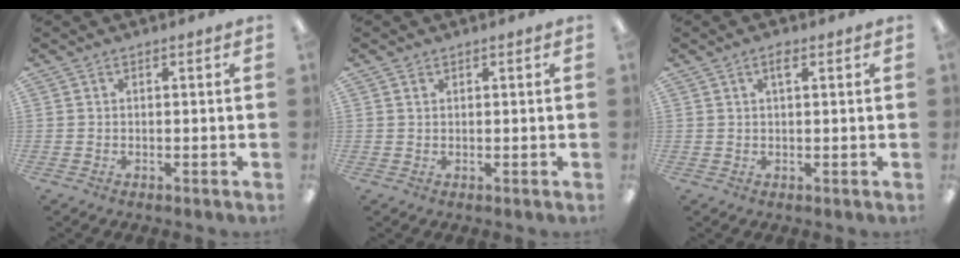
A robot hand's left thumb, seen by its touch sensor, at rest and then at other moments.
{"total": 0.9, "force": [0.5, 0.7, 0.4], "torque": [-0.009, 0.003, 0.009]}
{"total": 2.1, "force": [1.1, 0.7, 1.7], "torque": [-0.029, 0.002, 0.016]}